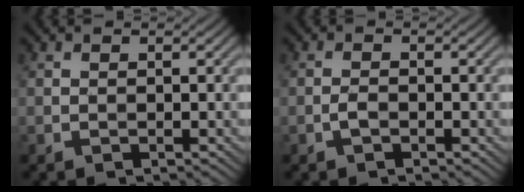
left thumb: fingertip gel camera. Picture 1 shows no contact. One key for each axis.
{"total": 1.3, "fx": -0.7, "fy": 0.6, "fz": 0.9, "tx": -0.020, "ty": 0.002, "tz": -0.017}